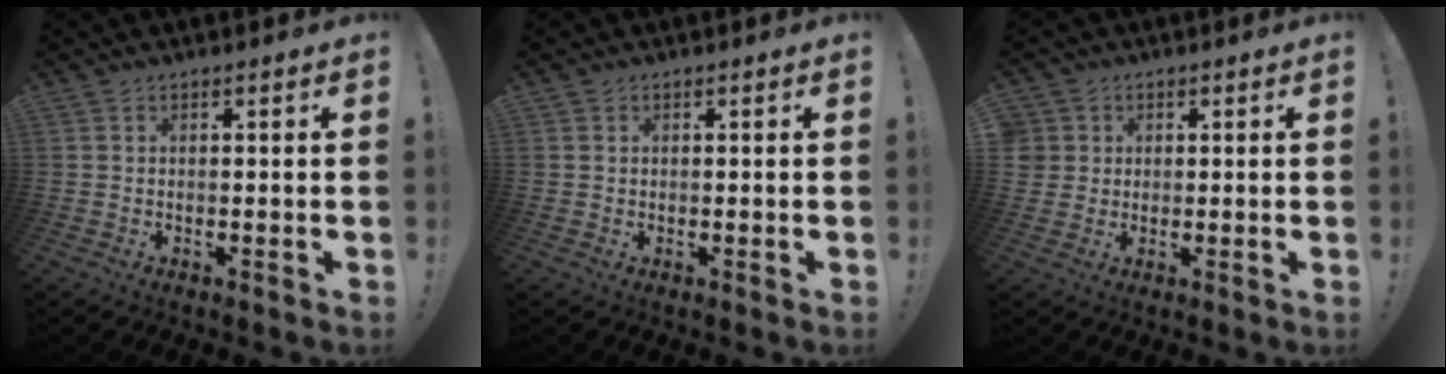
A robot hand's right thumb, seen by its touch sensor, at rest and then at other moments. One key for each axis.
{"total": 0.7, "fx": 0.3, "fy": 0.6, "fz": -0.1, "tx": -0.003, "ty": 0.003, "tz": 0.007}
{"total": 3.9, "fx": 1.2, "fy": 3.7, "fz": 0.6, "tx": -0.022, "ty": 0.005, "tz": 0.025}